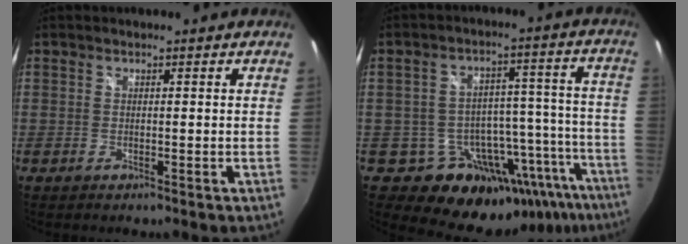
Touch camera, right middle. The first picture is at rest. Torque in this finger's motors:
{"motor_torque": [1.11, -1.03, 0.13, 0.02]}